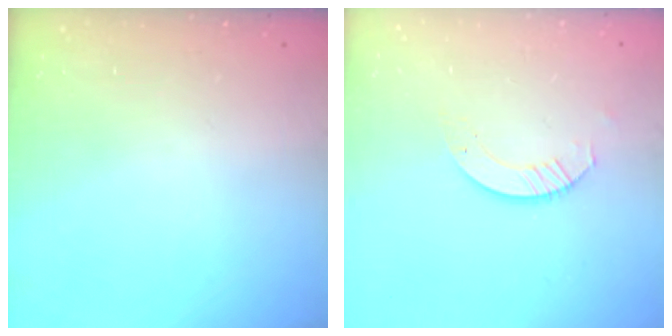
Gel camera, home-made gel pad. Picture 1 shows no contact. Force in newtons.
{"total": 3.2, "press": 3.2, "slide": 0.3}